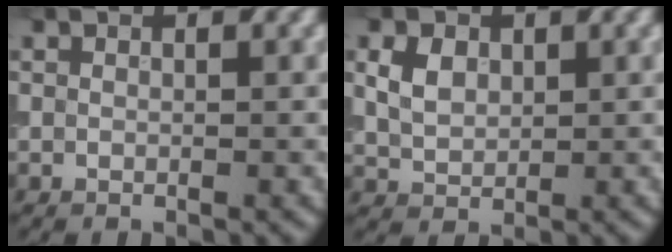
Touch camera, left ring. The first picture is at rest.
{"total": 2.7, "force": [0.8, 1.9, 1.7], "torque": [-0.041, 0.006, 0.020]}